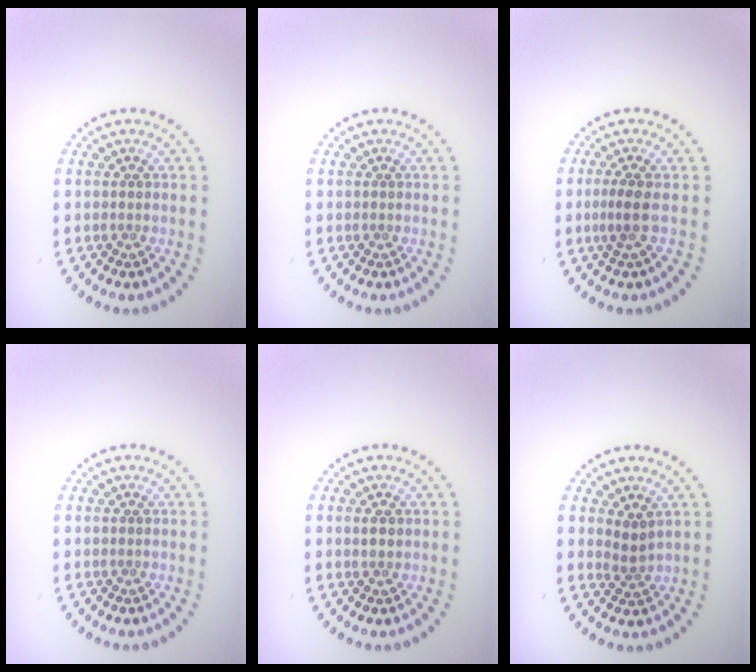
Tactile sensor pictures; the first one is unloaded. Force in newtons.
{"total": 0.0}
{"total": 1.8, "press": 1.3, "slide": 1.3}
{"total": 0.0}
{"total": 1.0, "press": 0.9, "slide": 0.3}
{"total": 1.7, "press": 1.2, "slide": 1.2}